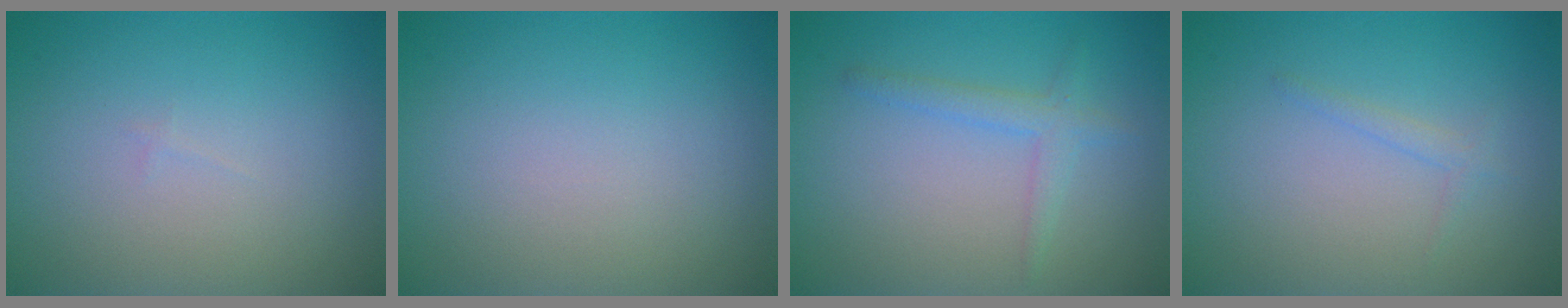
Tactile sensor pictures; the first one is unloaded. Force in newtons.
{"total": 0.0}
{"total": 2.0, "press": 2.0, "slide": 0.1}
{"total": 1.0, "press": 1.0, "slide": 0.1}